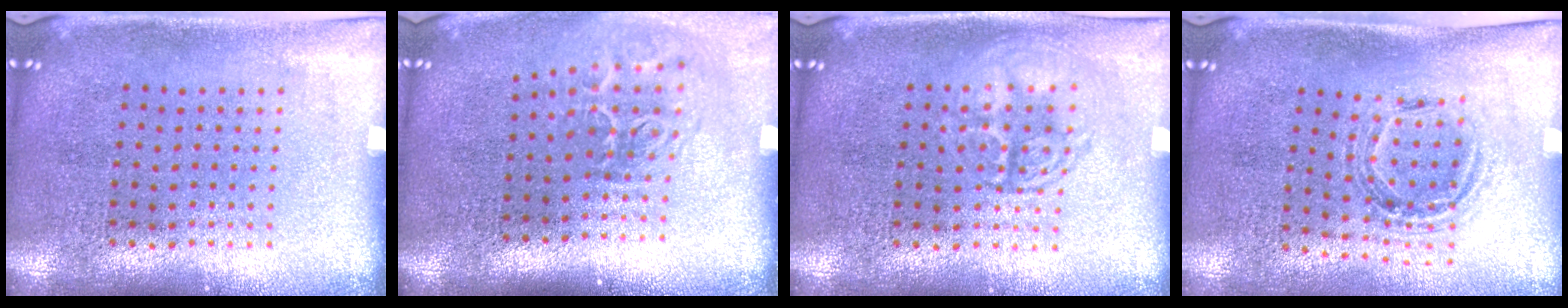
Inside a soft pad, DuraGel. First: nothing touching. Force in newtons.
{"total": 2.0, "press": 1.3, "slide": 1.5}
{"total": 2.5, "press": 2.4, "slide": 0.3}
{"total": 1.0, "press": 1.0, "slide": 0.1}